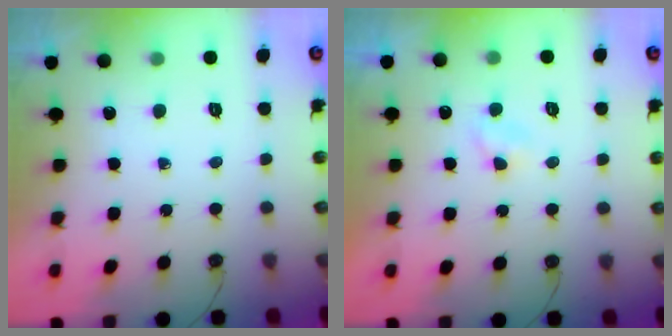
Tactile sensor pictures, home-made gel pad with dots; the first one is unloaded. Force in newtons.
{"total": 2.9, "press": 2.8, "slide": 0.5}